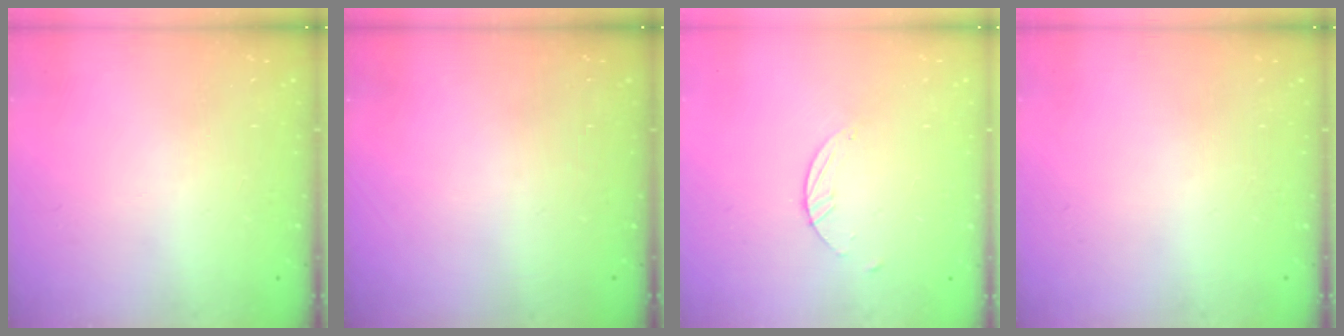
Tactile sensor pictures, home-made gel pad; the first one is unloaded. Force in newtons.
{"total": 0.0}
{"total": 1.8, "press": 1.8, "slide": 0.1}
{"total": 0.0}